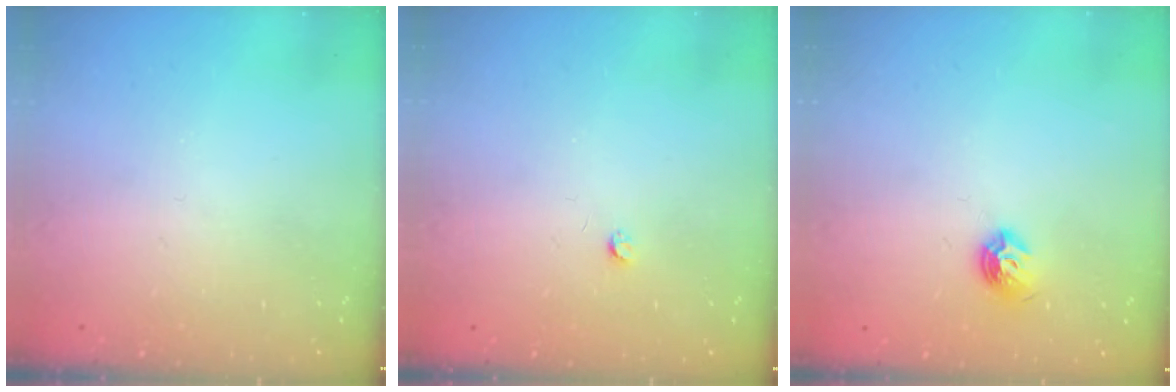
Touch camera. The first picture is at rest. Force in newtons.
{"total": 2.5, "press": 2.5, "slide": 0.4}
{"total": 7.0, "press": 6.9, "slide": 0.7}